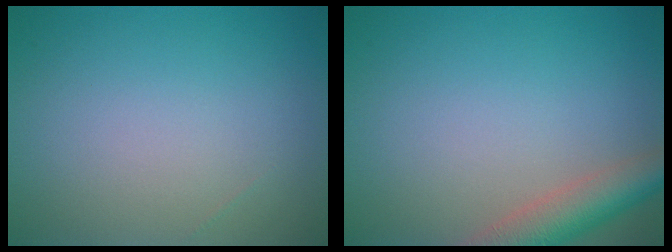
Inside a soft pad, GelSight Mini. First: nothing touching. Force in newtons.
{"total": 4.6, "press": 4.6, "slide": 0.5}